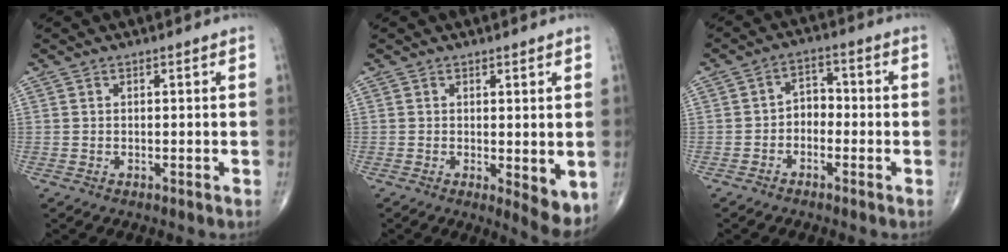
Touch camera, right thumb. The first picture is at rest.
{"total": 5.7, "force": [-0.4, 1.9, 5.3], "torque": [-0.067, -0.017, -0.003]}
{"total": 4.1, "force": [-1.5, 3.1, 2.3], "torque": [-0.017, 0.026, -0.039]}